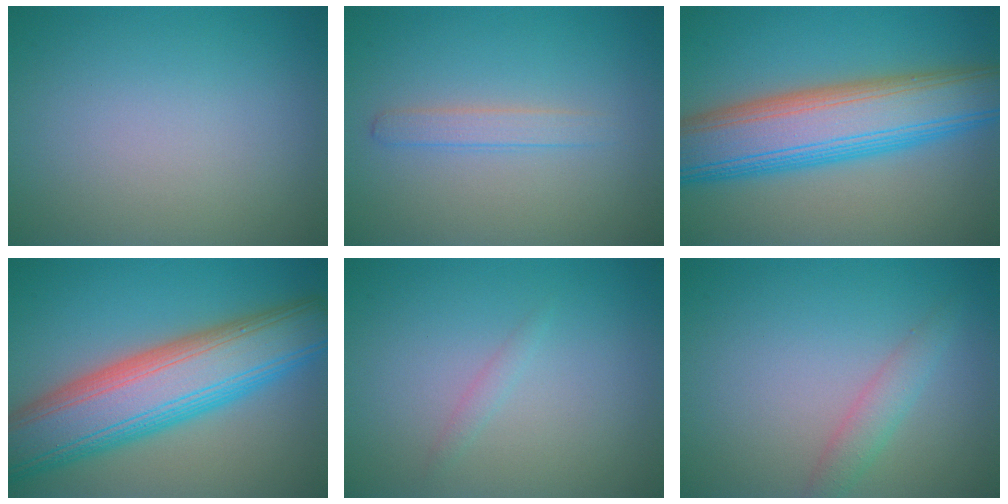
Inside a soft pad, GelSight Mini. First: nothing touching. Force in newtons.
{"total": 1.6, "press": 1.6, "slide": 0.0}
{"total": 10.6, "press": 10.6, "slide": 0.1}
{"total": 11.8, "press": 11.8, "slide": 0.4}
{"total": 0.8, "press": 0.8, "slide": 0.1}
{"total": 1.9, "press": 1.9, "slide": 0.1}